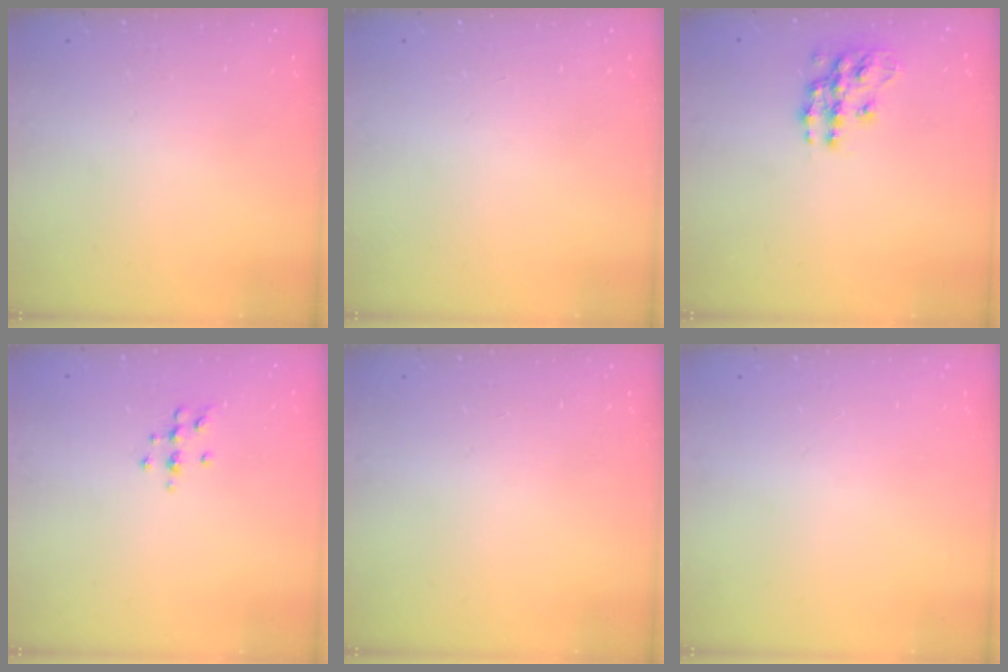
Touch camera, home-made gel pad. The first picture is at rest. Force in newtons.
{"total": 0.0}
{"total": 11.8, "press": 11.7, "slide": 0.6}
{"total": 4.9, "press": 4.8, "slide": 0.7}
{"total": 0.0}
{"total": 0.0}